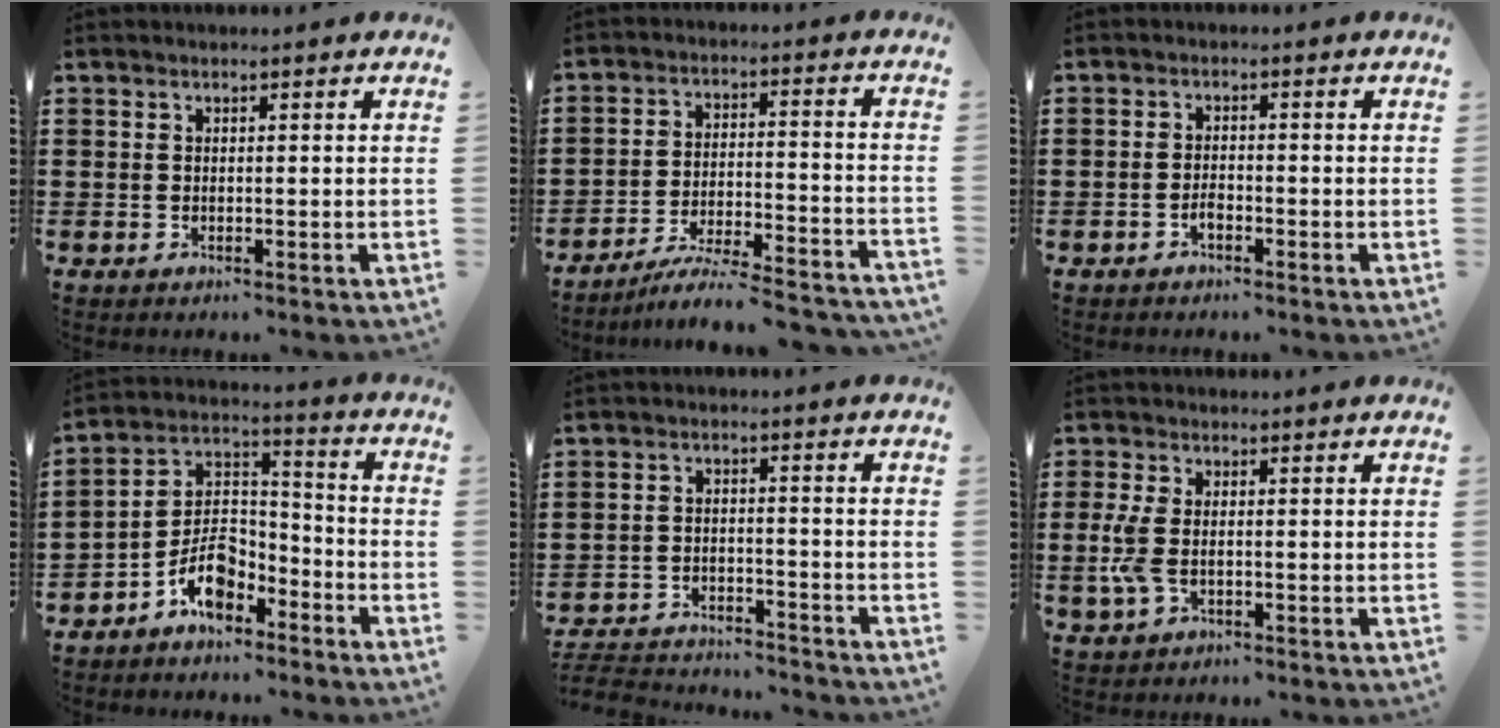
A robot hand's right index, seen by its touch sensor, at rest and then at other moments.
{"total": 6.3, "force": [-5.9, -0.1, 2.3], "torque": [-0.042, -0.008, -0.115]}
{"total": 1.6, "force": [-1.0, 0.7, 1.0], "torque": [-0.022, 0.000, -0.019]}
{"total": 7.7, "force": [-5.1, 4.1, 4.1], "torque": [-0.090, 0.006, -0.101]}
{"total": 4.2, "force": [-4.2, 0.4, 0.5], "torque": [-0.028, -0.003, -0.091]}
{"total": 4.9, "force": [-0.6, 2.6, 4.2], "torque": [-0.112, -0.008, -0.019]}